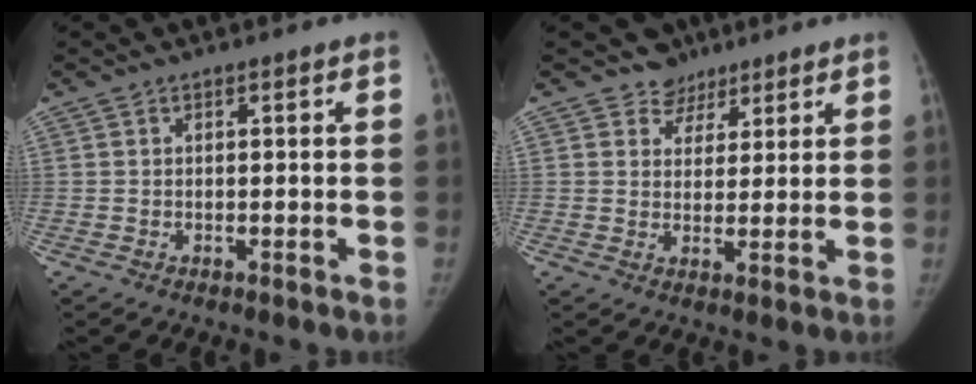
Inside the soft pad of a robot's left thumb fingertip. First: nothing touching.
{"total": 4.8, "force": [3.4, 3.3, -0.5], "torque": [0.039, -0.023, 0.048]}